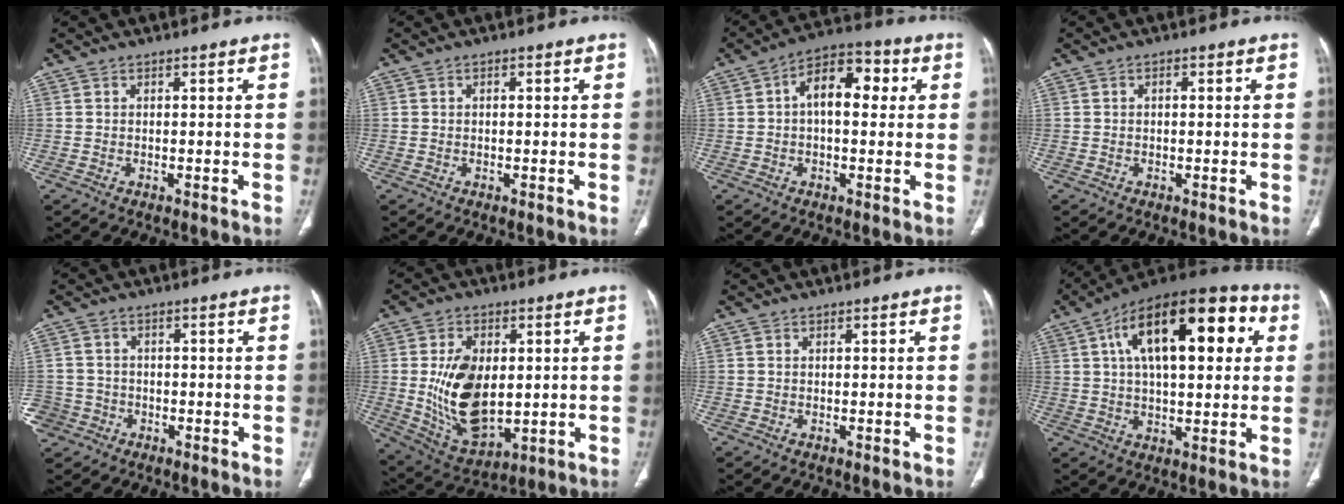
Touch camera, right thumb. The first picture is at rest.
{"total": 0.5, "force": [0.1, 0.2, 0.5], "torque": [-0.013, 0.004, 0.003]}
{"total": 10.6, "force": [1.9, 5.9, 8.7], "torque": [-0.111, 0.028, 0.020]}
{"total": 0.9, "force": [0.2, 0.4, 0.8], "torque": [-0.016, 0.004, 0.002]}
{"total": 5.8, "force": [-2.4, 5.3, 0.5], "torque": [-0.007, 0.021, -0.039]}
{"total": 15.2, "force": [0.6, 9.2, 12.1], "torque": [-0.200, -0.016, 0.030]}
{"total": 0.0}
{"total": 23.5, "force": [6.7, 10.7, 19.8], "torque": [-0.288, 0.023, 0.096]}